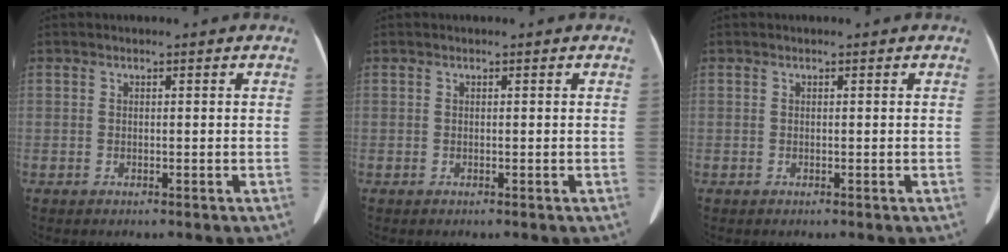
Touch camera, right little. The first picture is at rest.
{"total": 0.0}
{"total": 0.0}